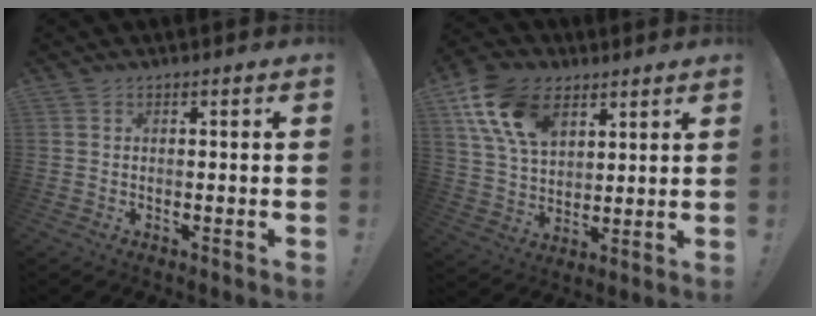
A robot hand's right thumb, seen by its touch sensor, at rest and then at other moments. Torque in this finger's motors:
{"motor_torque": [0.76, 2.39, 0.56, -0.34, 0.42]}